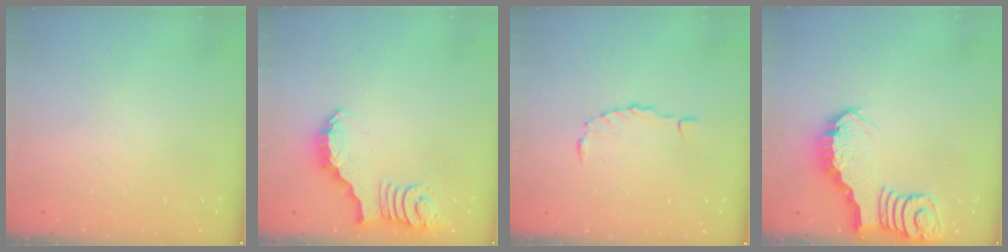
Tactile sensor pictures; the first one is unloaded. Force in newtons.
{"total": 2.5, "press": 2.5, "slide": 0.5}
{"total": 1.5, "press": 1.4, "slide": 0.3}
{"total": 2.8, "press": 2.8, "slide": 0.4}